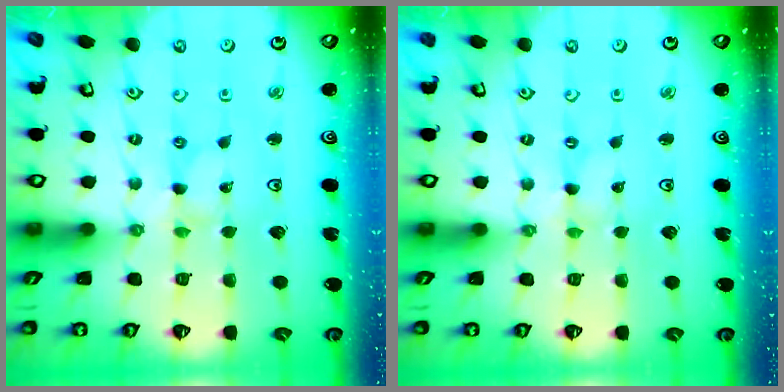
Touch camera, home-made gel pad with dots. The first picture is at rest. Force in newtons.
{"total": 0.0}